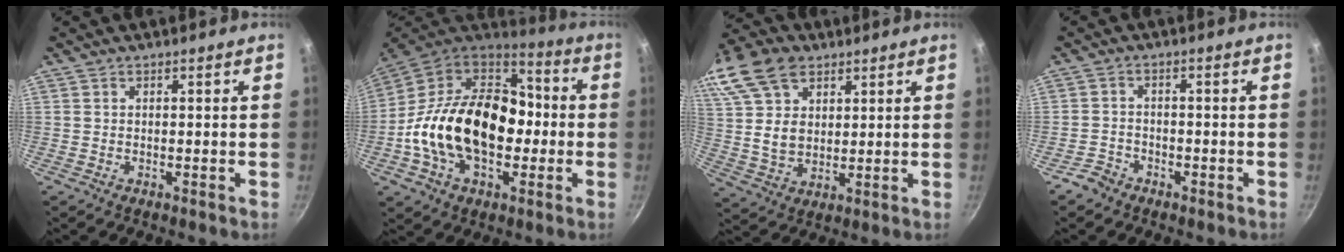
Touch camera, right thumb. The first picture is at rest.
{"total": 26.1, "force": [-3.0, 17.3, 19.2], "torque": [-0.305, 0.052, -0.057]}
{"total": 20.0, "force": [10.5, 13.1, 10.8], "torque": [-0.227, 0.003, 0.200]}
{"total": 3.2, "force": [-2.5, 2.0, 0.6], "torque": [-0.009, 0.030, -0.043]}